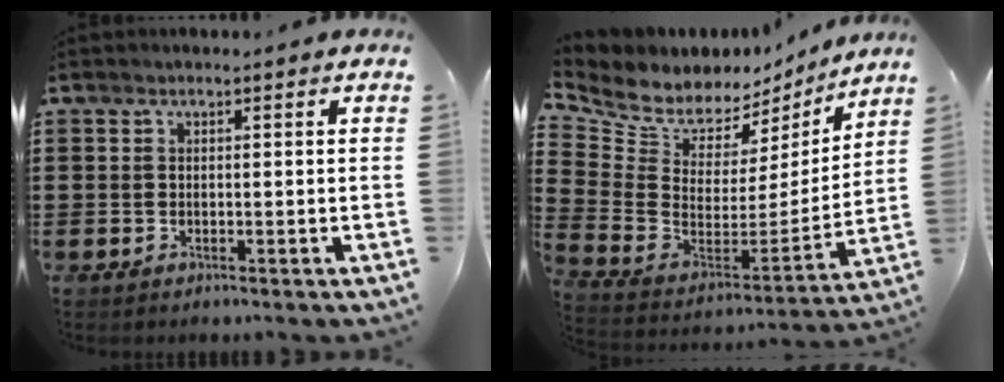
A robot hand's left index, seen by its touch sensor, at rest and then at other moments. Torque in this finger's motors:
{"motor_torque": [-0.46, -0.70, 0.00, -0.04]}